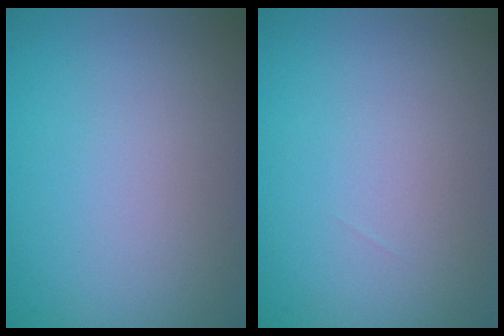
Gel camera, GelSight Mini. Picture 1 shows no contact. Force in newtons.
{"total": 0.0}